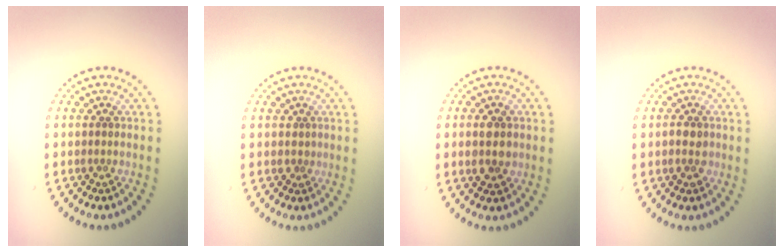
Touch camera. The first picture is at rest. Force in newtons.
{"total": 0.5, "press": 0.3, "slide": 0.5}
{"total": 2.8, "press": 2.8, "slide": 0.2}
{"total": 1.7, "press": 1.6, "slide": 0.3}